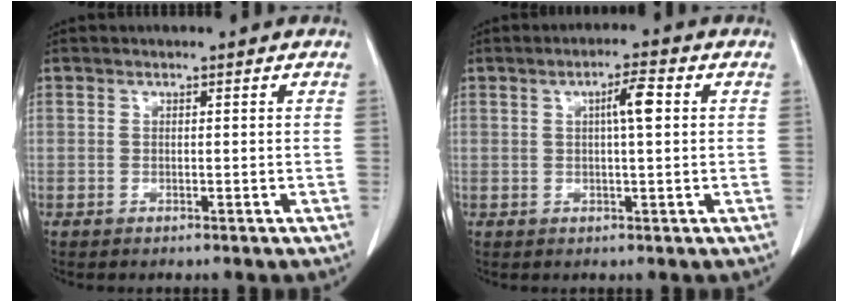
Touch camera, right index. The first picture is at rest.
{"total": 3.9, "force": [0.8, 0.3, 3.8], "torque": [-0.065, 0.005, 0.012]}